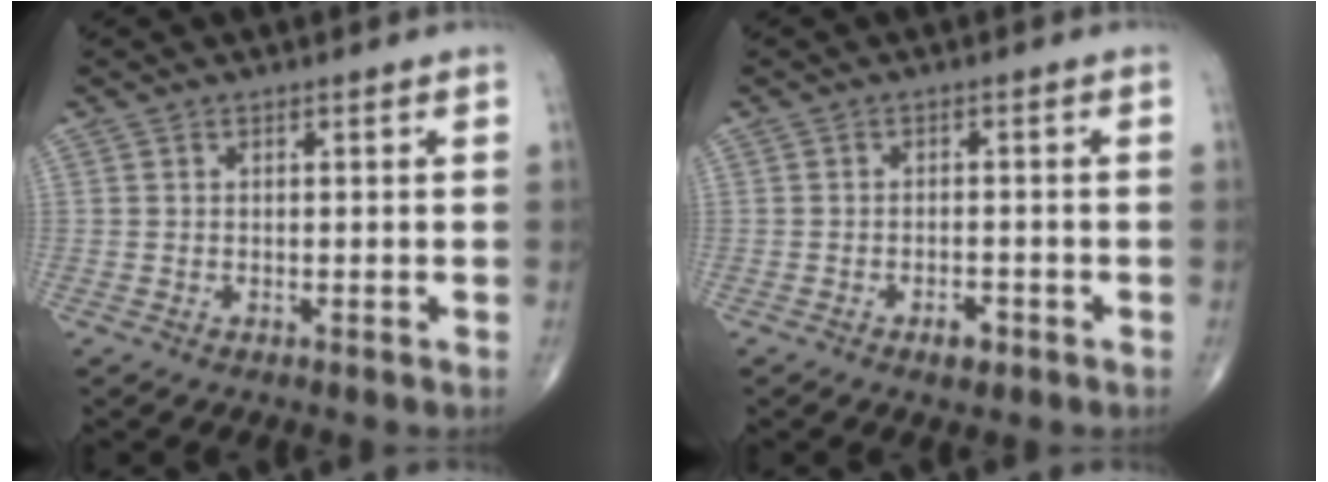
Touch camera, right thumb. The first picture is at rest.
{"total": 2.6, "force": [-1.5, 1.3, 1.6], "torque": [-0.020, 0.006, -0.022]}